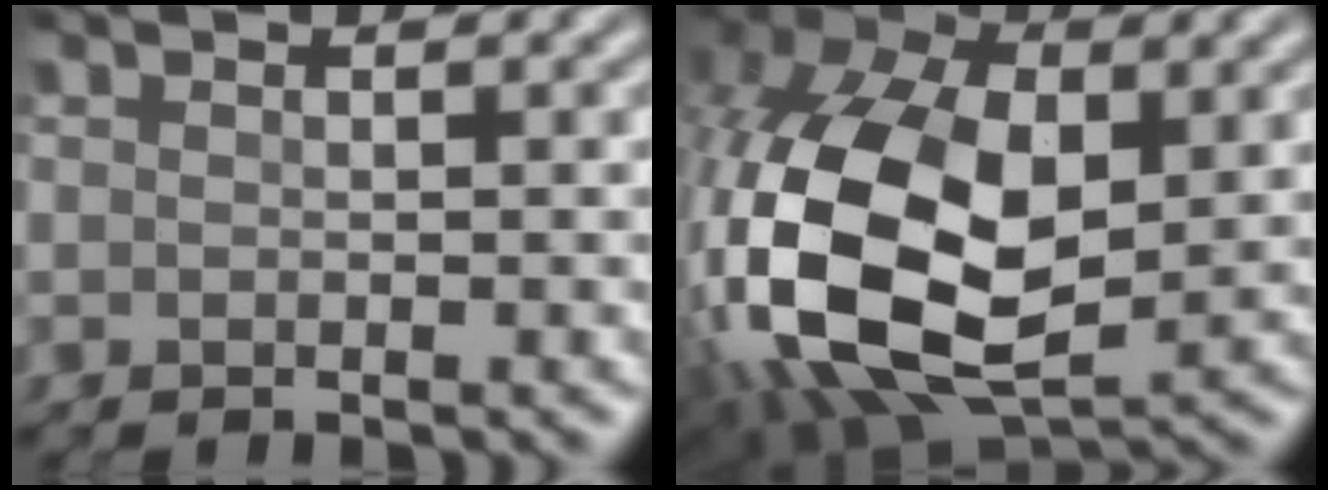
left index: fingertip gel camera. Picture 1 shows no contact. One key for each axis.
{"total": 15.1, "fx": -1.0, "fy": 9.2, "fz": 11.9, "tx": -0.275, "ty": -0.007, "tz": -0.019}